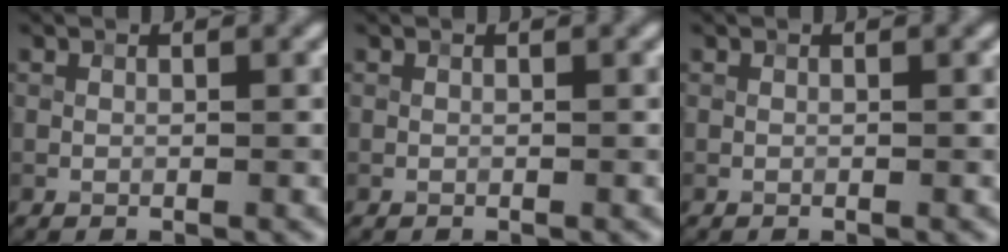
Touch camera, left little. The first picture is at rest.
{"total": 0.0}
{"total": 0.0}